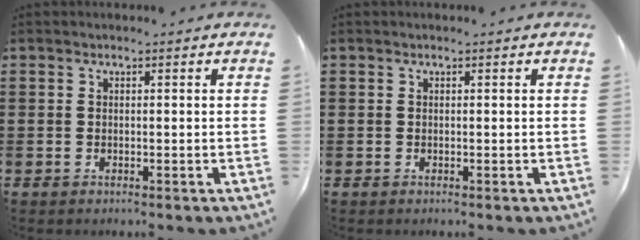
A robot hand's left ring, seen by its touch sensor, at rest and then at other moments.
{"total": 0.0}